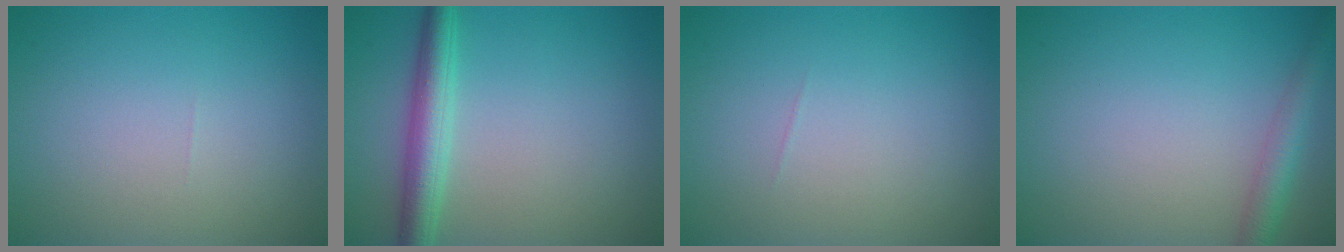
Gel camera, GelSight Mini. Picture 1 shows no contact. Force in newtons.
{"total": 3.8, "press": 3.8, "slide": 0.1}
{"total": 0.0}
{"total": 2.7, "press": 2.7, "slide": 0.1}